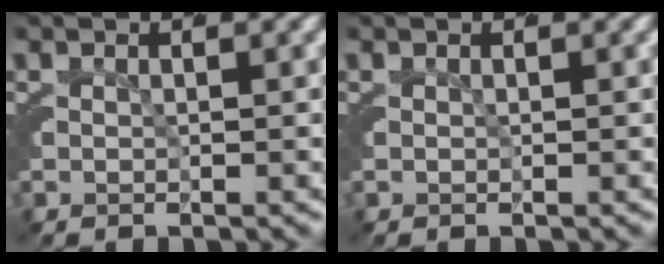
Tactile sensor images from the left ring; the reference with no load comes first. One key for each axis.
{"total": 0.0}